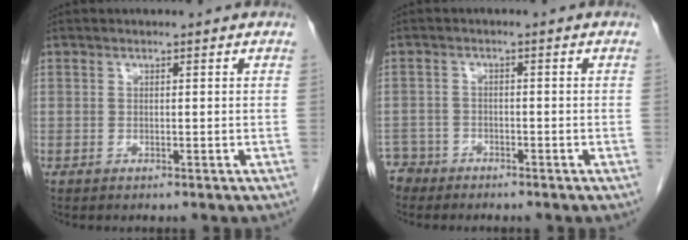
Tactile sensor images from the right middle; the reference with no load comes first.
{"total": 3.5, "force": [-3.0, 1.6, -0.8], "torque": [0.013, 0.001, -0.062]}